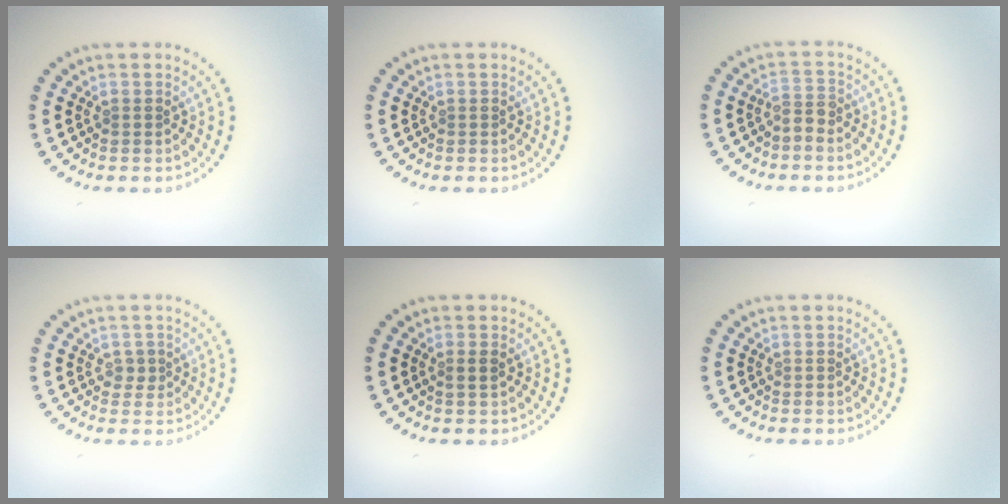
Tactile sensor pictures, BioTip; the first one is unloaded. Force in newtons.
{"total": 0.0}
{"total": 1.8, "press": 1.4, "slide": 1.2}
{"total": 1.1, "press": 1.0, "slide": 0.4}
{"total": 0.9, "press": 0.7, "slide": 0.6}
{"total": 0.0}